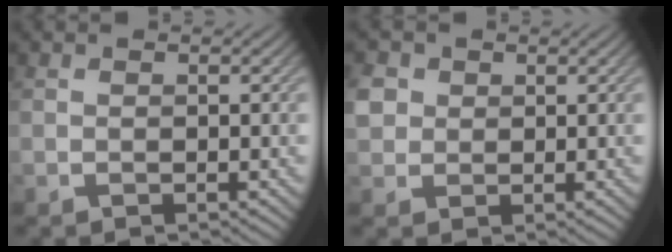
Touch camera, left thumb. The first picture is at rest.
{"total": 3.2, "force": [0.8, 2.9, 1.0], "torque": [-0.037, 0.004, 0.013]}